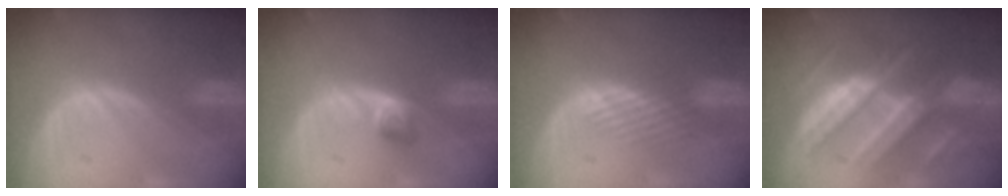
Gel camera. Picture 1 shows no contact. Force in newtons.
{"total": 2.6, "press": 2.4, "slide": 1.0}
{"total": 3.1, "press": 2.5, "slide": 1.8}
{"total": 11.1, "press": 11.0, "slide": 1.0}